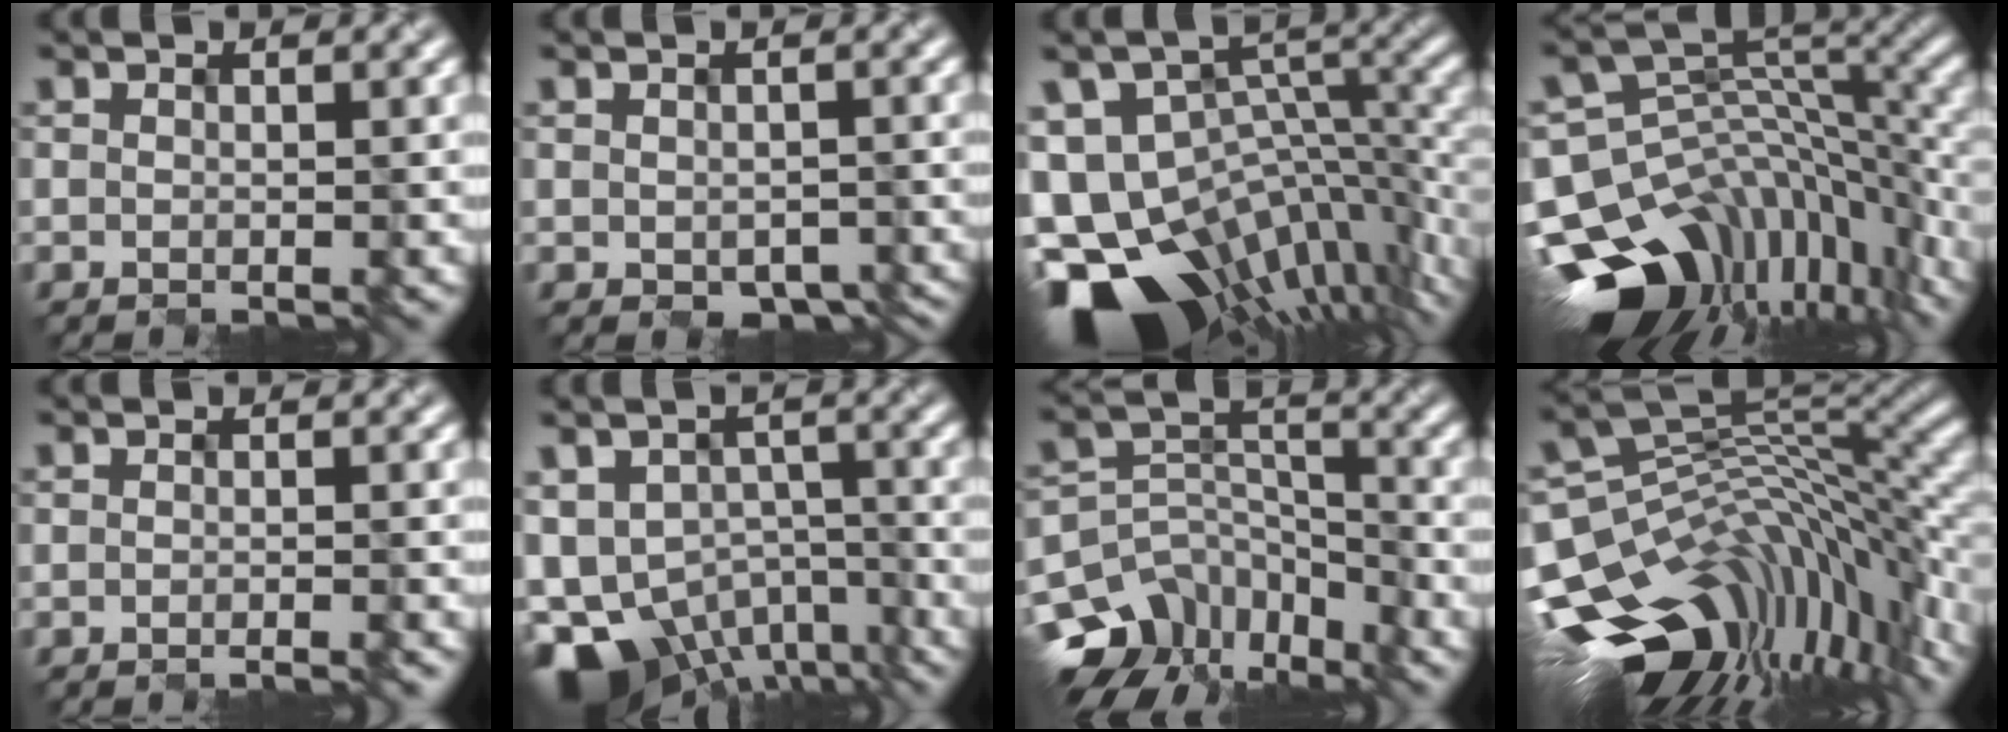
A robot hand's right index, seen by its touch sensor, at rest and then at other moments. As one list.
[{"total": 2.6, "force": [-1.3, 1.7, 1.4], "torque": [-0.019, -0.010, 0.001]}, {"total": 15.5, "force": [-7.3, 9.5, 9.8], "torque": [-0.210, -0.003, -0.078]}, {"total": 13.1, "force": [-8.3, 7.5, 6.8], "torque": [-0.152, 0.004, -0.127]}, {"total": 1.0, "force": [-0.7, 0.2, 0.6], "torque": [-0.005, 0.003, -0.015]}, {"total": 10.9, "force": [-7.1, 6.1, 5.6], "torque": [-0.099, -0.015, -0.105]}, {"total": 11.3, "force": [-8.9, 6.4, 2.6], "torque": [-0.048, 0.011, -0.139]}, {"total": 14.8, "force": [-6.8, 6.7, 11.4], "torque": [-0.218, 0.011, -0.109]}]